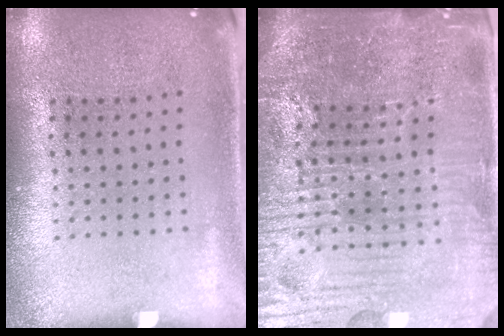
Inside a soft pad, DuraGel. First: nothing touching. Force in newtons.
{"total": 5.9, "press": 5.5, "slide": 2.2}